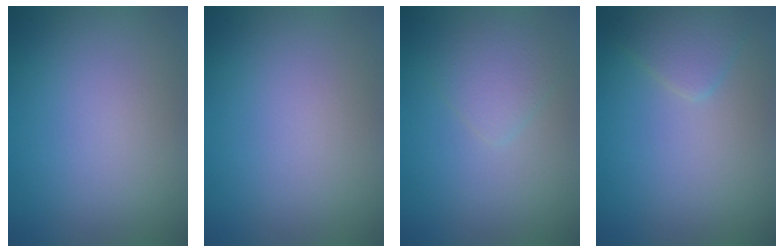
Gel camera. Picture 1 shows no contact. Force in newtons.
{"total": 0.0}
{"total": 2.0, "press": 1.9, "slide": 0.1}
{"total": 2.3, "press": 2.3, "slide": 0.1}